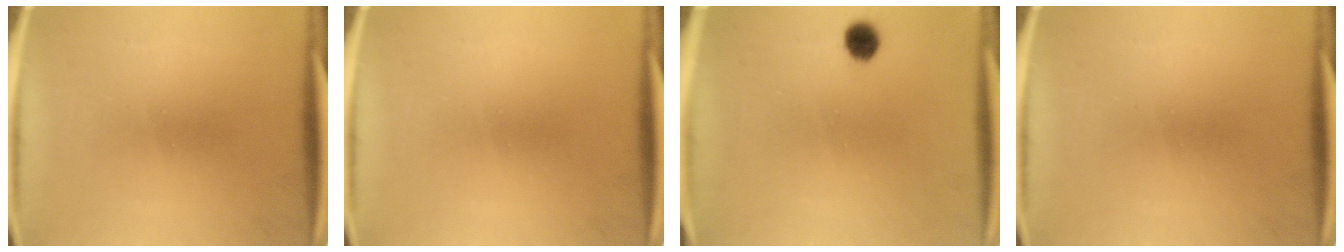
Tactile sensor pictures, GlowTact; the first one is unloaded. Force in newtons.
{"total": 0.0}
{"total": 3.4}
{"total": 0.0}